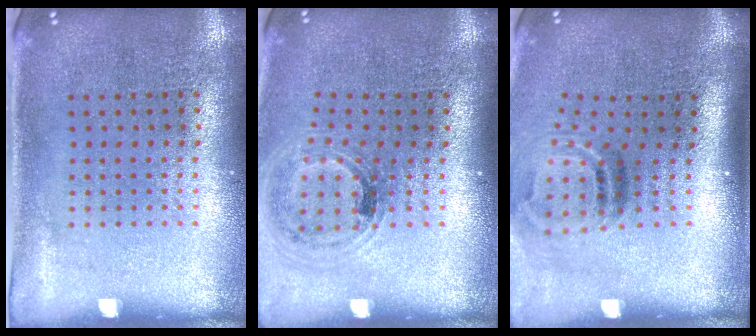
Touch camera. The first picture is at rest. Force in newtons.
{"total": 1.0, "press": 1.0, "slide": 0.3}
{"total": 2.0, "press": 1.2, "slide": 1.6}